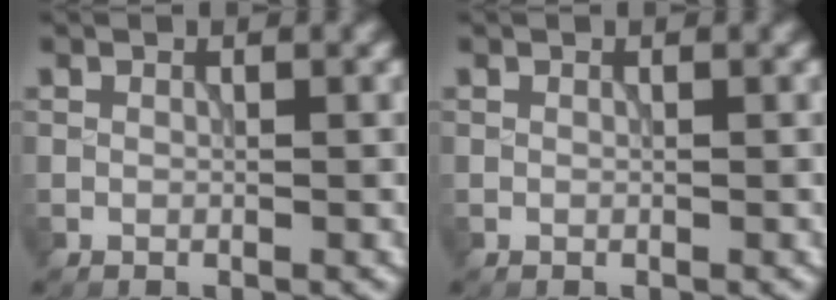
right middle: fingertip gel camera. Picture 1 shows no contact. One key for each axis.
{"total": 0.0}